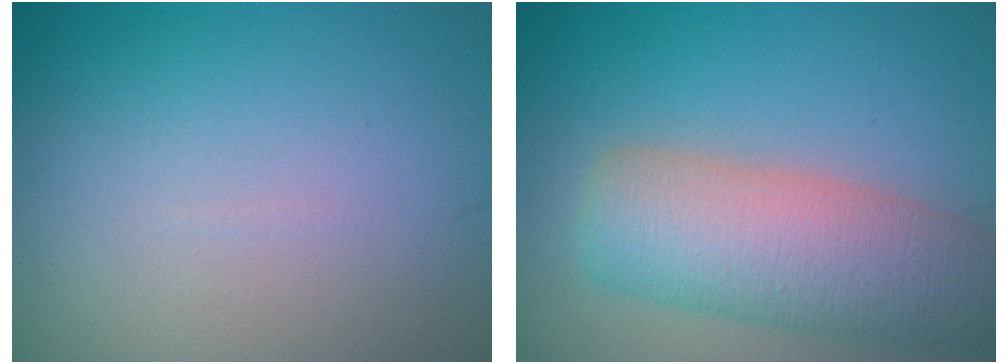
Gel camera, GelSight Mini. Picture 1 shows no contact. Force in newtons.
{"total": 8.1, "press": 8.1, "slide": 0.6}